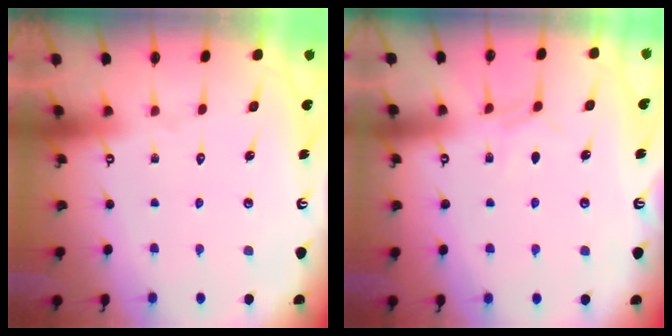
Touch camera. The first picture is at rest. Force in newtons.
{"total": 3.6, "press": 3.6, "slide": 0.4}